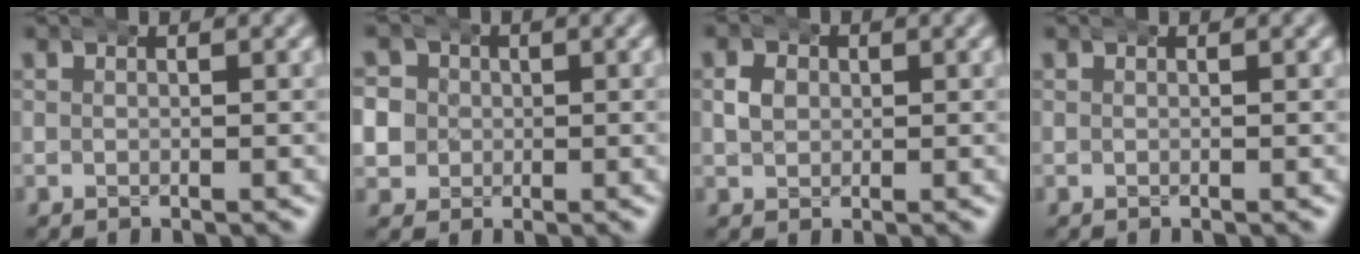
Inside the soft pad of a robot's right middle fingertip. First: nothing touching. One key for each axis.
{"total": 4.3, "fx": 0.5, "fy": 4.1, "fz": 1.0, "tx": -0.032, "ty": -0.004, "tz": 0.005}
{"total": 0.6, "fx": 0.3, "fy": 0.5, "fz": -0.1, "tx": 0.006, "ty": 0.001, "tz": 0.009}
{"total": 0.0}